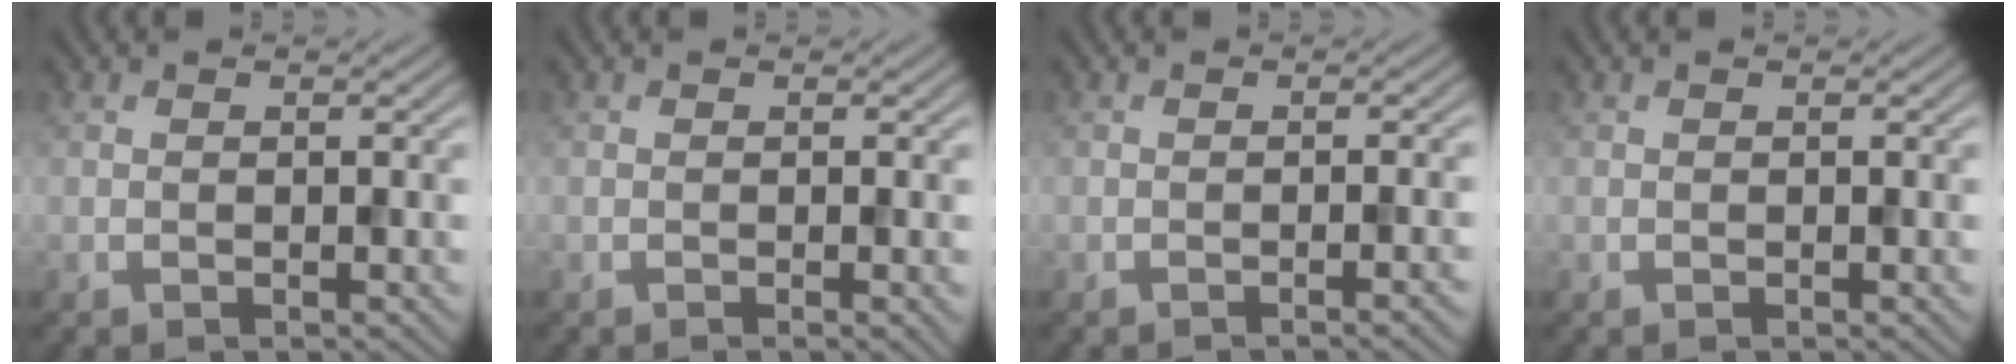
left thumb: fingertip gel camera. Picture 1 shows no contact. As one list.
[{"total": 0.7, "force": [-0.2, 0.1, 0.7], "torque": [-0.010, -0.003, -0.004]}, {"total": 1.1, "force": [-0.5, 0.3, 0.9], "torque": [-0.004, 0.007, -0.011]}, {"total": 0.0}]